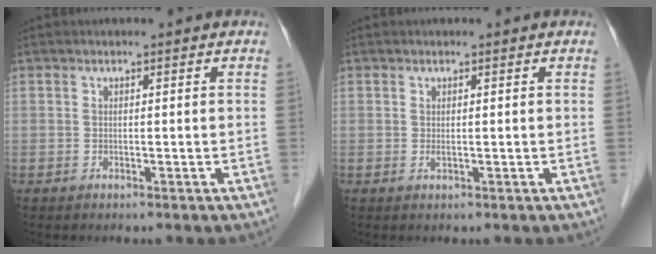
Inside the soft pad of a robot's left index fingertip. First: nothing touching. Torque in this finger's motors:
{"motor_torque": [0.01, 0.01, 0.01, 0.02]}